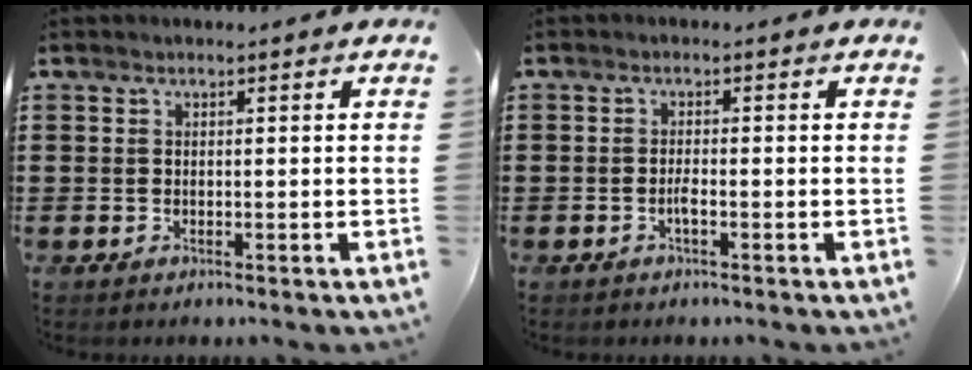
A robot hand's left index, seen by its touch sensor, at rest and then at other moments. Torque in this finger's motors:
{"motor_torque": [0.00, 0.00, 0.00, 0.02]}